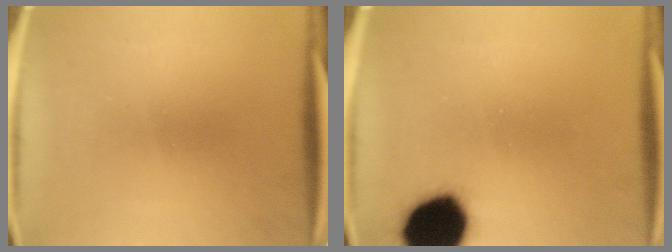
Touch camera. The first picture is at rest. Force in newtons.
{"total": 17.1}